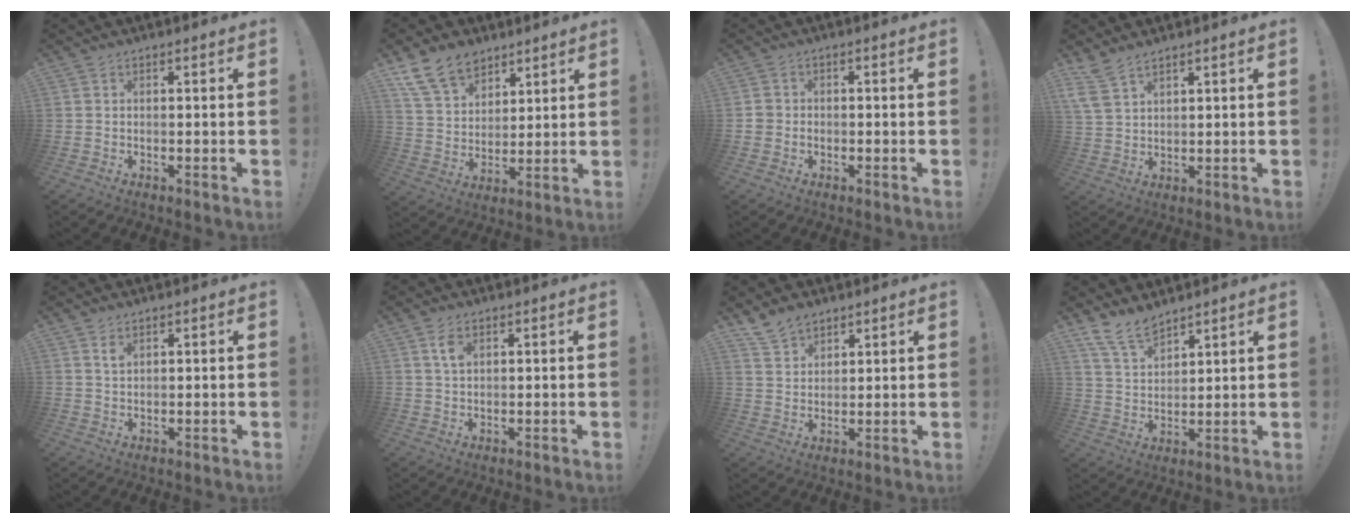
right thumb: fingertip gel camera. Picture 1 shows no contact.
{"total": 14.0, "force": [9.5, 9.0, 5.0], "torque": [-0.088, -0.057, 0.183]}
{"total": 2.2, "force": [-0.7, 1.9, 0.8], "torque": [-0.010, 0.009, -0.013]}
{"total": 7.0, "force": [5.5, 2.8, 3.4], "torque": [-0.066, -0.019, 0.106]}
{"total": 1.9, "force": [1.3, 0.7, 1.2], "torque": [-0.009, -0.010, 0.020]}
{"total": 3.7, "force": [1.8, 1.9, 2.7], "torque": [-0.042, -0.007, 0.030]}
{"total": 6.7, "force": [5.4, 3.6, 1.7], "torque": [-0.031, -0.030, 0.105]}
{"total": 9.4, "force": [7.8, 3.7, 3.6], "torque": [-0.070, -0.048, 0.152]}